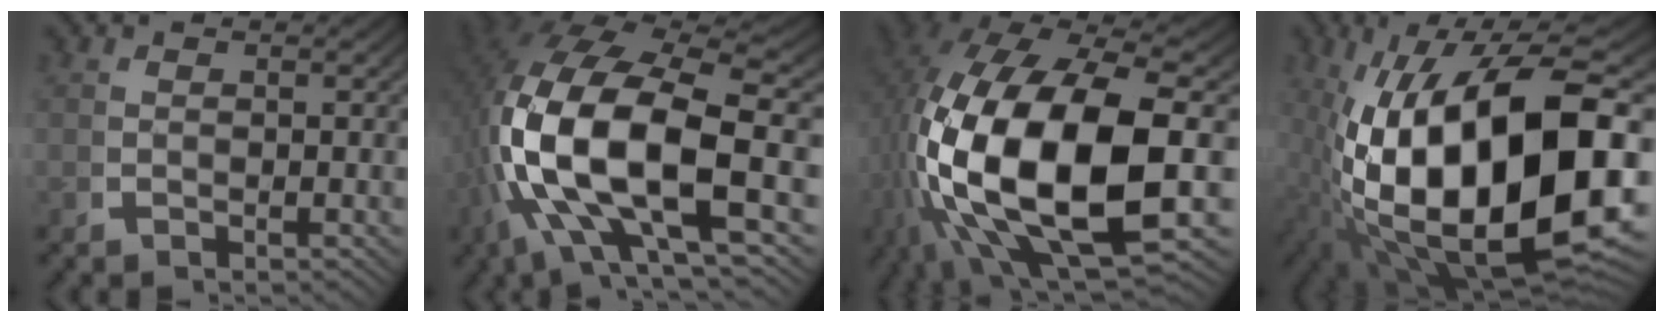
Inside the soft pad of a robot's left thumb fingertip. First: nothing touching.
{"total": 18.9, "force": [-0.7, 10.7, 15.6], "torque": [-0.338, -0.053, 0.014]}
{"total": 24.6, "force": [-1.5, 14.2, 20.1], "torque": [-0.445, -0.088, 0.025]}
{"total": 26.7, "force": [-3.4, 15.6, 21.4], "torque": [-0.399, -0.085, 0.003]}